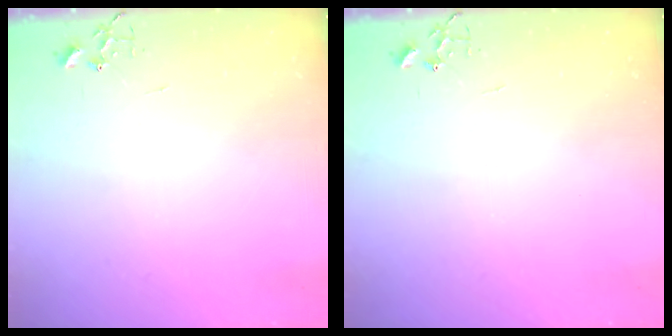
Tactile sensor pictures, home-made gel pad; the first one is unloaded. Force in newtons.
{"total": 0.0}